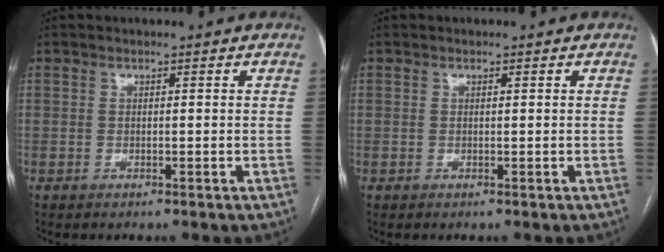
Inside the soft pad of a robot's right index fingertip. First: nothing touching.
{"total": 0.0}